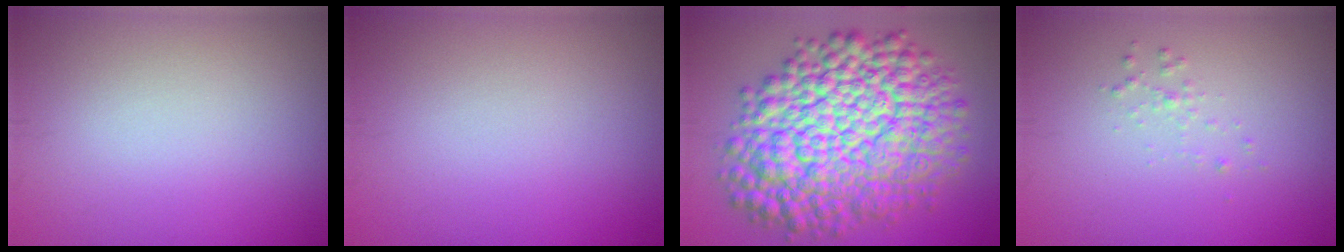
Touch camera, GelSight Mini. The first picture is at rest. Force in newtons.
{"total": 0.0}
{"total": 14.5, "press": 14.5, "slide": 0.3}
{"total": 0.7, "press": 0.7, "slide": 0.1}